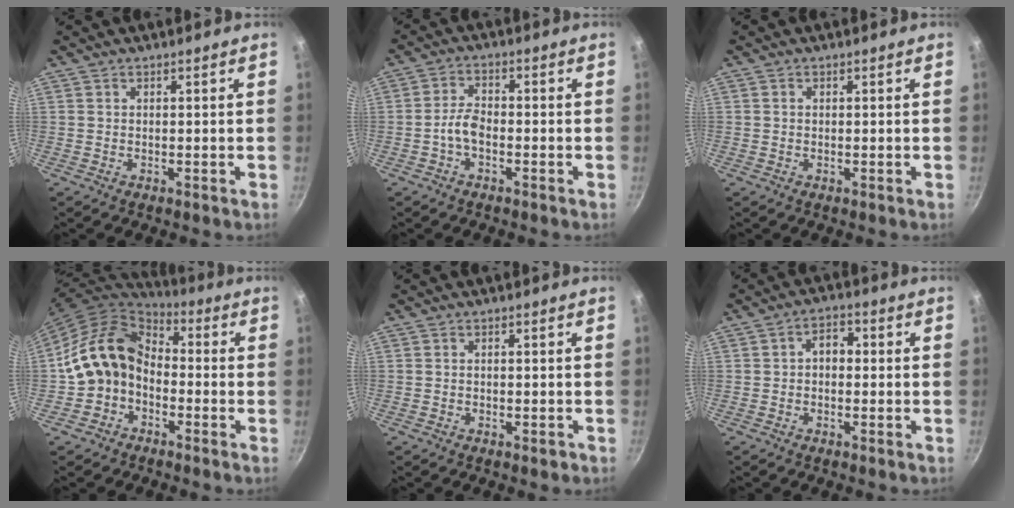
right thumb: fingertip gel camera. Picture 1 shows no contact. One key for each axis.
{"total": 4.0, "fx": -1.7, "fy": 2.1, "fz": 3.0, "tx": -0.058, "ty": 0.022, "tz": -0.038}
{"total": 0.5, "fx": 0.0, "fy": 0.5, "fz": 0.2, "tx": -0.002, "ty": 0.003, "tz": 0.000}
{"total": 13.2, "fx": -2.5, "fy": 10.4, "fz": 7.7, "tx": -0.110, "ty": 0.053, "tz": -0.061}
{"total": 1.2, "fx": -0.7, "fy": 0.6, "fz": 0.8, "tx": -0.015, "ty": 0.004, "tz": -0.009}
{"total": 3.8, "fx": -0.1, "fy": 2.7, "fz": 2.7, "tx": -0.026, "ty": 0.012, "tz": -0.009}